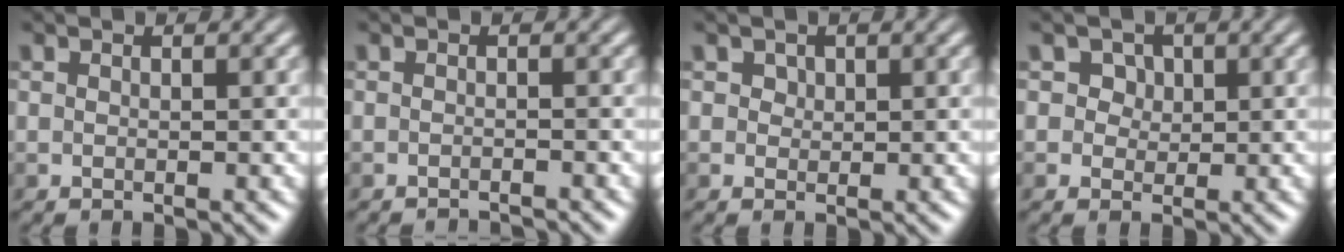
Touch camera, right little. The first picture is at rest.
{"total": 1.8, "force": [-1.7, 0.1, 0.4], "torque": [0.006, -0.004, -0.024]}
{"total": 0.9, "force": [0.4, 0.7, 0.3], "torque": [-0.006, -0.003, 0.005]}
{"total": 2.4, "force": [1.2, 1.9, 1.0], "torque": [-0.017, 0.003, 0.016]}